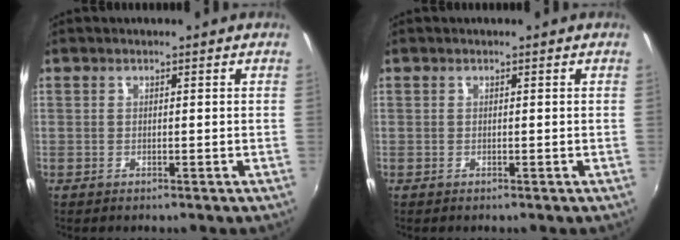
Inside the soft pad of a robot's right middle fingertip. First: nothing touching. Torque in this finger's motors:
{"motor_torque": [-0.15, 0.27, -0.05, 0.00]}